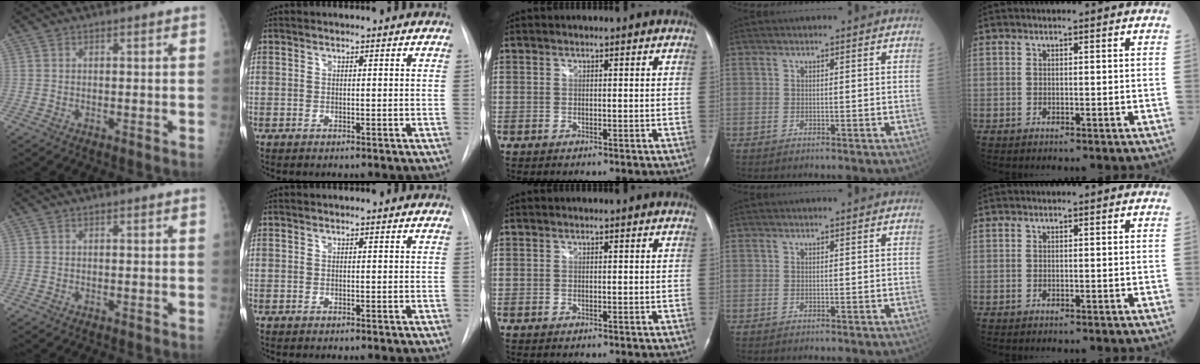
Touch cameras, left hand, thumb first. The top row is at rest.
{}